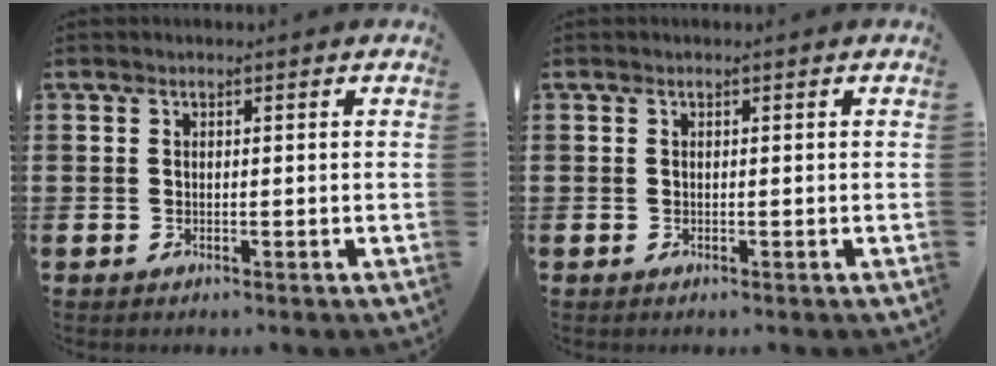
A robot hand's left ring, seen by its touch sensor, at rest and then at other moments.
{"total": 0.0}